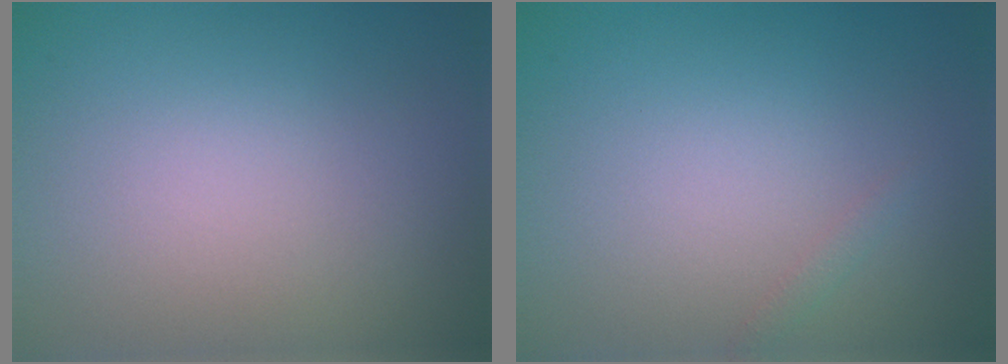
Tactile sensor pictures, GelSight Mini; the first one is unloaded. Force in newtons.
{"total": 0.6, "press": 0.6, "slide": 0.0}